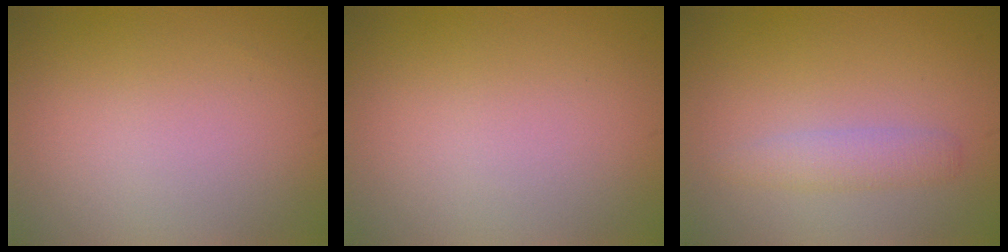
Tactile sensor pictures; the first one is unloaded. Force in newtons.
{"total": 0.0}
{"total": 1.9, "press": 1.9, "slide": 0.1}